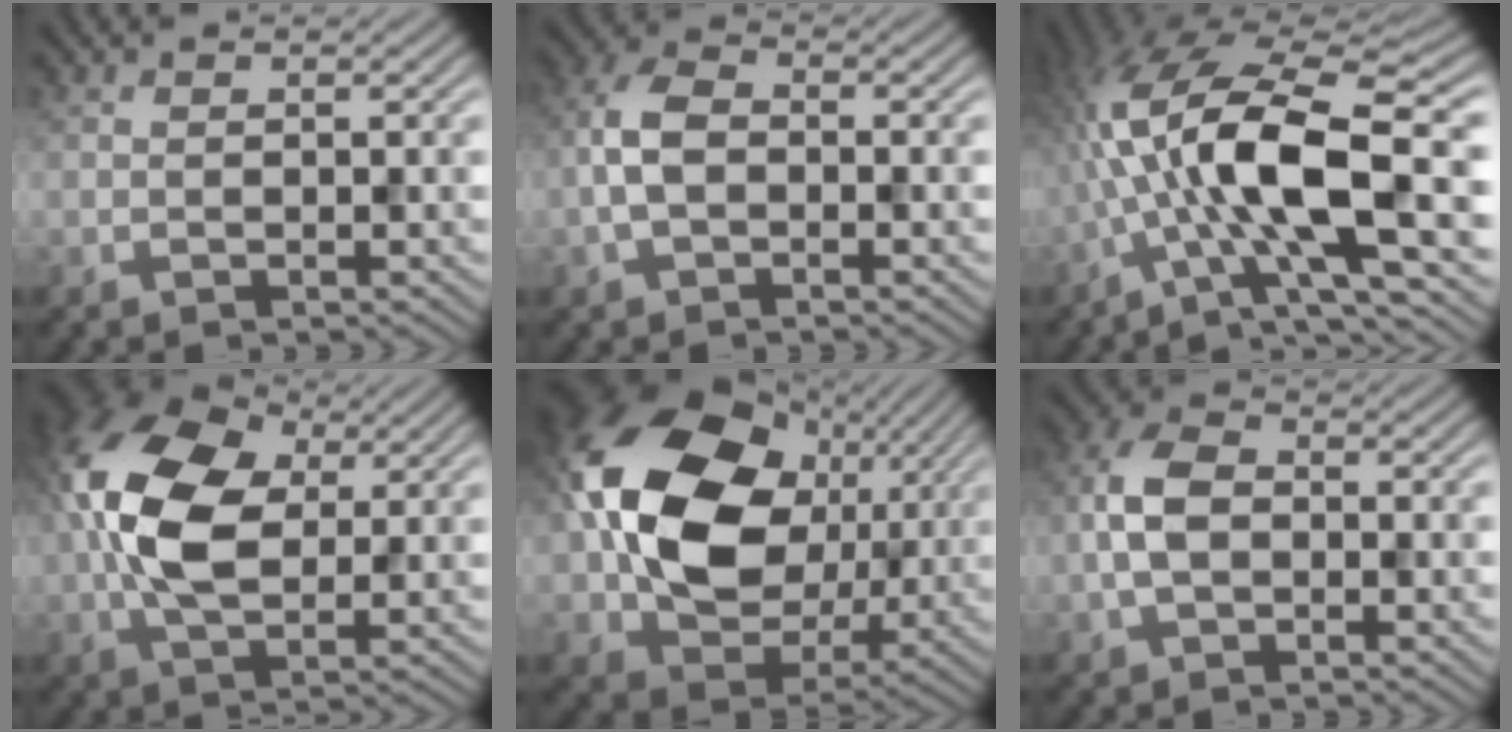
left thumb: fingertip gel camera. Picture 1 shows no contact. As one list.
[{"total": 4.9, "force": [-1.0, 2.9, 3.8], "torque": [-0.093, 0.011, -0.031]}, {"total": 16.4, "force": [-1.3, 6.1, 15.1], "torque": [-0.292, 0.021, -0.034]}, {"total": 13.0, "force": [1.7, 7.7, 10.4], "torque": [-0.250, 0.020, 0.022]}, {"total": 18.5, "force": [2.9, 13.7, 12.0], "torque": [-0.254, -0.001, 0.060]}, {"total": 5.4, "force": [-0.9, 3.3, 4.2], "torque": [-0.100, 0.012, -0.028]}]